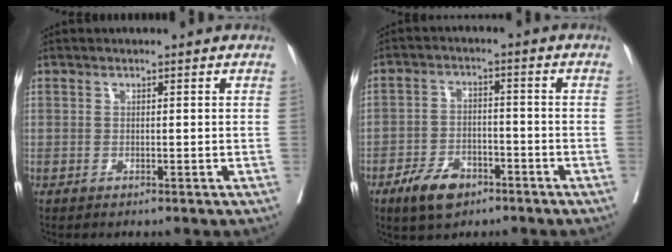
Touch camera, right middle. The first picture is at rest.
{"total": 6.7, "force": [-4.3, 3.4, 3.8], "torque": [-0.071, 0.001, -0.073]}